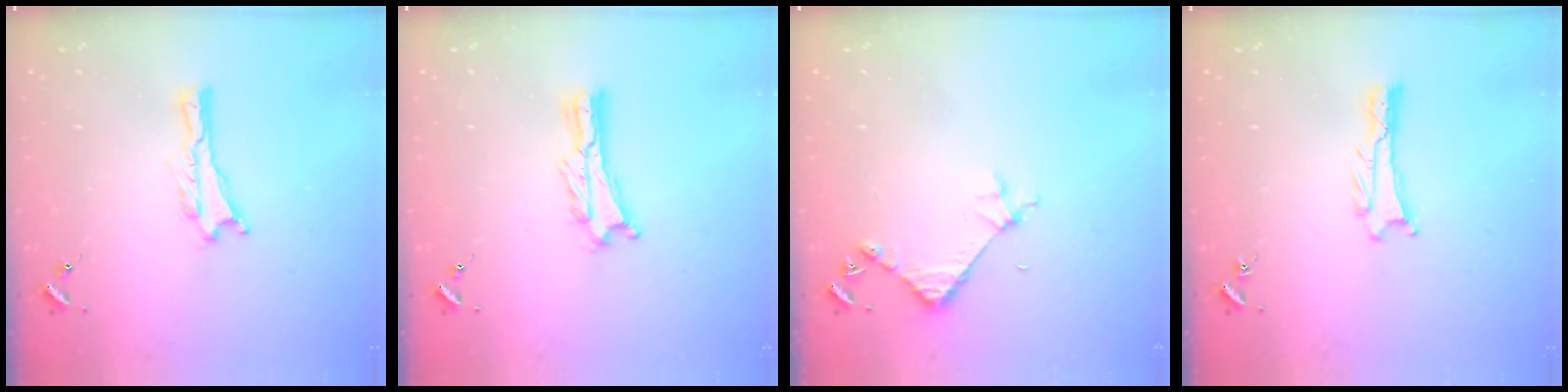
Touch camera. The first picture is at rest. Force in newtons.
{"total": 1.3, "press": 1.3, "slide": 0.3}
{"total": 4.2, "press": 4.2, "slide": 0.3}
{"total": 0.6, "press": 0.6, "slide": 0.1}